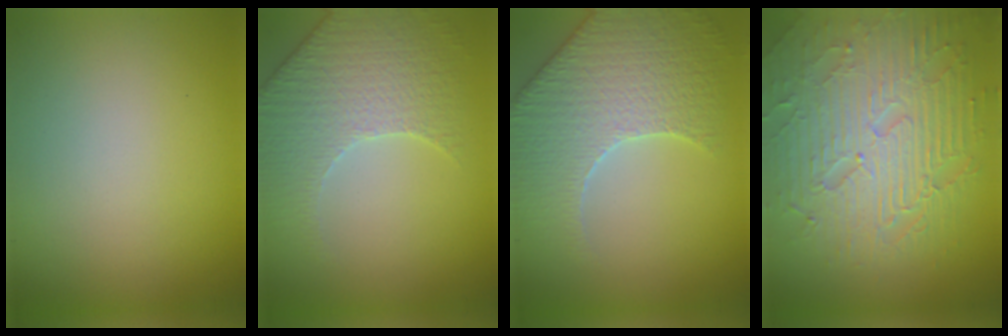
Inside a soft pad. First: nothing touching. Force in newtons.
{"total": 4.3, "press": 4.2, "slide": 1.0}
{"total": 6.5, "press": 5.6, "slide": 3.3}
{"total": 9.0, "press": 6.2, "slide": 6.6}